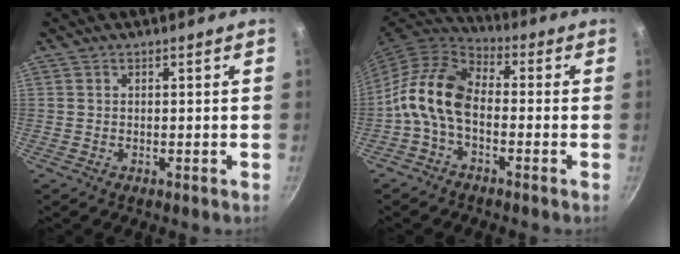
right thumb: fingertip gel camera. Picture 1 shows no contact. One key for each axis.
{"total": 11.2, "fx": -2.2, "fy": 6.7, "fz": 8.7, "tx": -0.160, "ty": 0.040, "tz": -0.062}